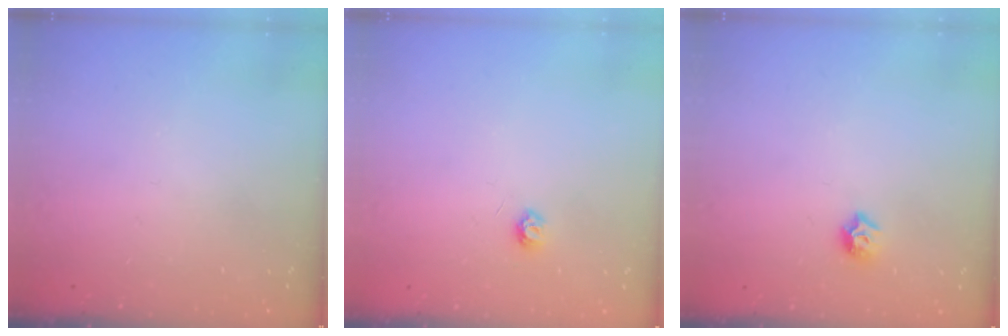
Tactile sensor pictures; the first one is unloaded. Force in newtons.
{"total": 3.9, "press": 3.9, "slide": 0.5}
{"total": 6.2, "press": 6.2, "slide": 0.8}